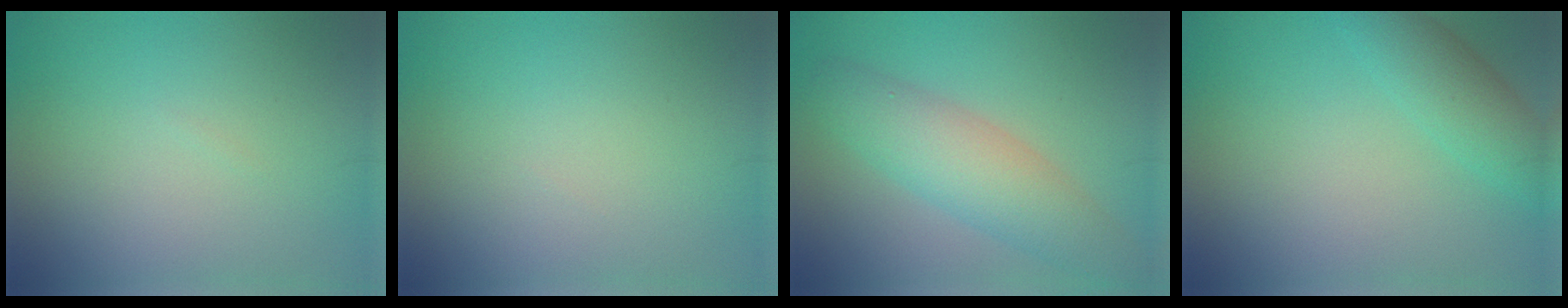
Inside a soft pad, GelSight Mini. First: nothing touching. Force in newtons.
{"total": 0.0}
{"total": 5.7, "press": 5.7, "slide": 0.1}
{"total": 3.3, "press": 3.3, "slide": 0.1}